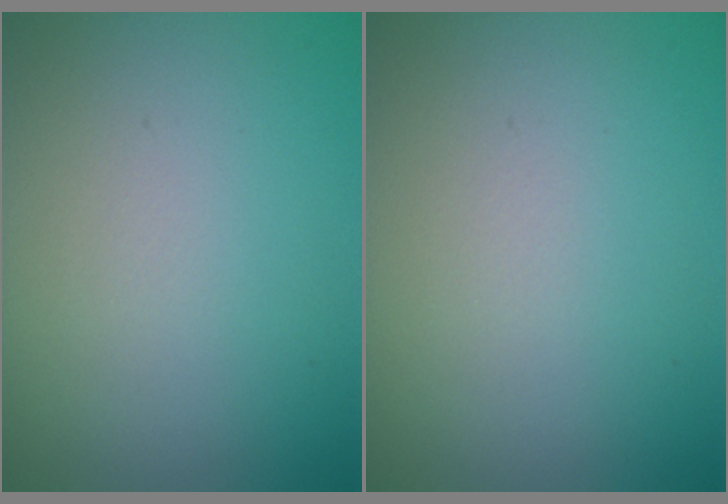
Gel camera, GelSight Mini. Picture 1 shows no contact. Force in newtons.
{"total": 0.0}